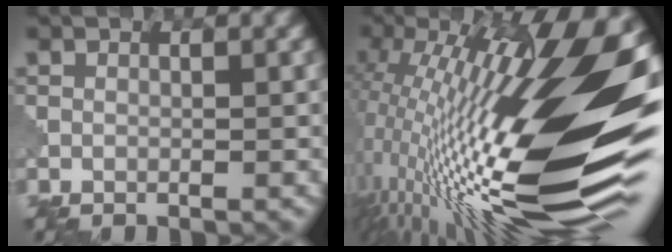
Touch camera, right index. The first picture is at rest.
{"total": 20.6, "force": [-1.2, 5.7, 19.8], "torque": [-0.334, 0.009, -0.031]}